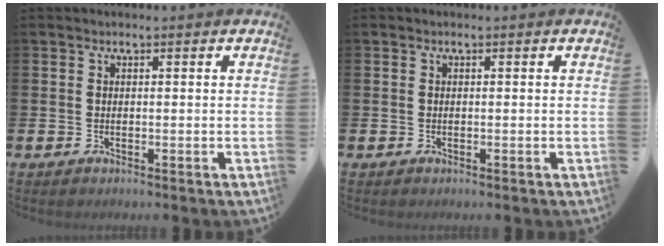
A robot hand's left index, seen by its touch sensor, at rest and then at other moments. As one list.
[{"total": 0.0}]